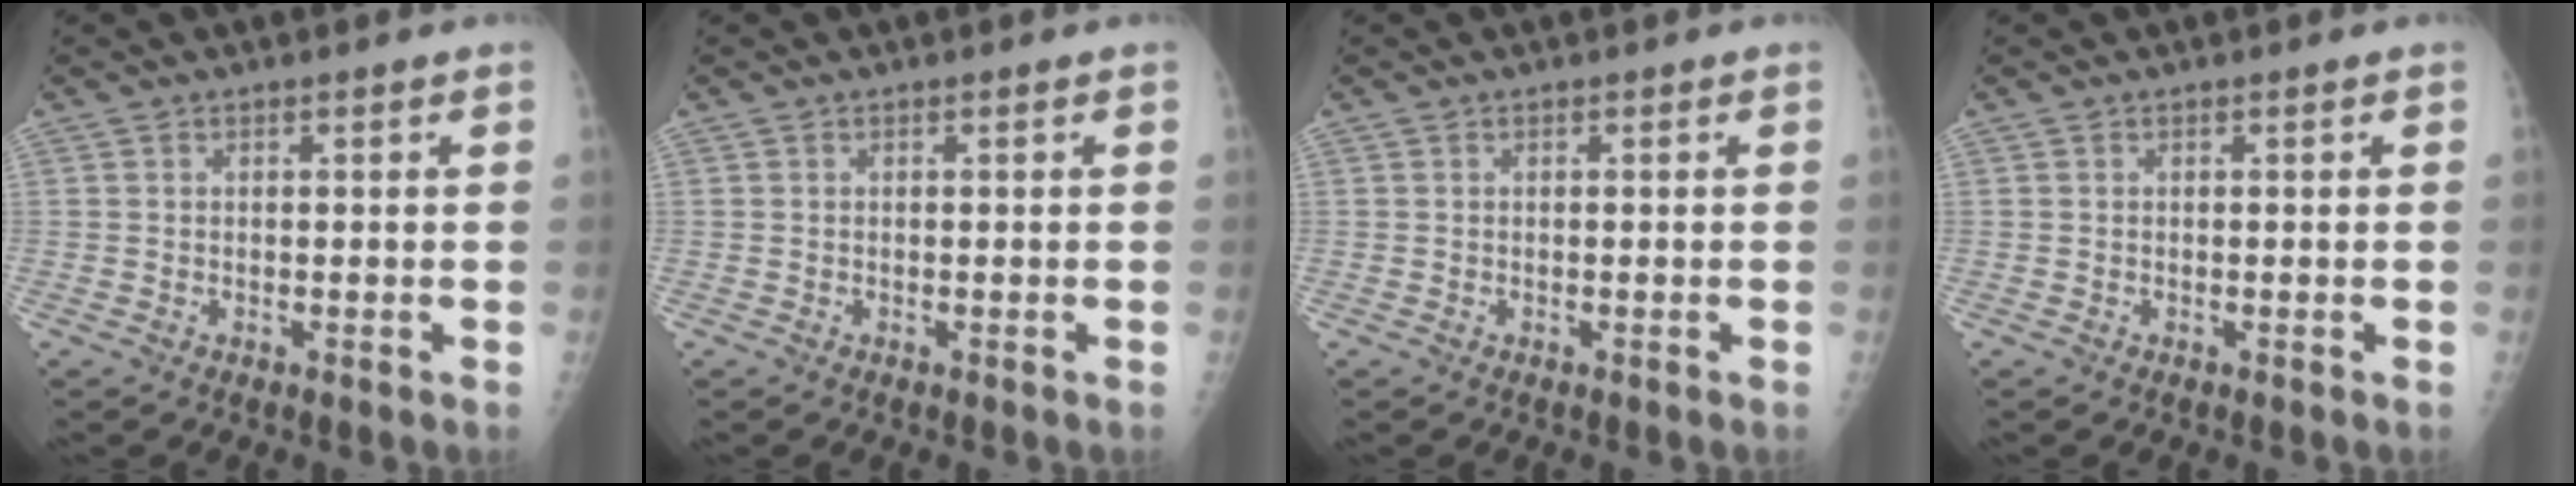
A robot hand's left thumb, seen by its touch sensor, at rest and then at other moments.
{"total": 0.0}
{"total": 0.0}
{"total": 0.0}